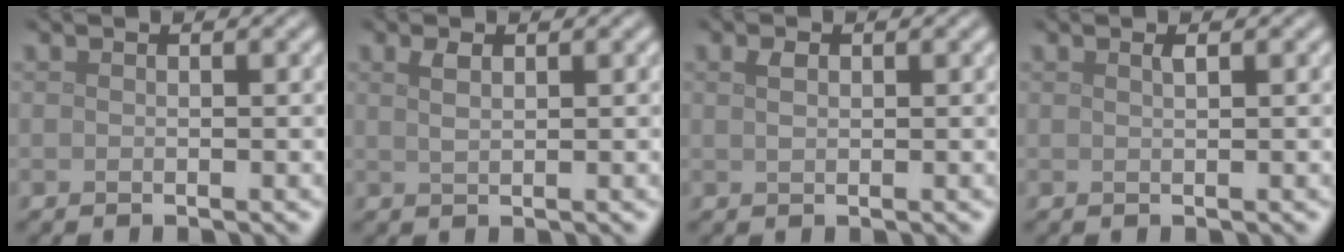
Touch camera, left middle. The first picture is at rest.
{"total": 1.3, "force": [0.7, 0.5, 1.0], "torque": [-0.022, 0.000, 0.016]}
{"total": 1.1, "force": [0.4, 0.7, 0.8], "torque": [-0.017, 0.000, 0.009]}
{"total": 0.8, "force": [0.4, 0.2, 0.6], "torque": [-0.007, 0.001, 0.005]}